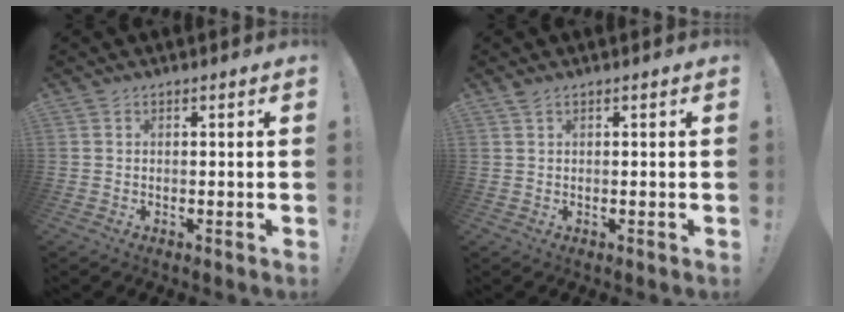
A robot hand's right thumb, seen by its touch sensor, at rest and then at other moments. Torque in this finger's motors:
{"motor_torque": [-0.03, 0.15, -0.11, 0.07, 0.00]}